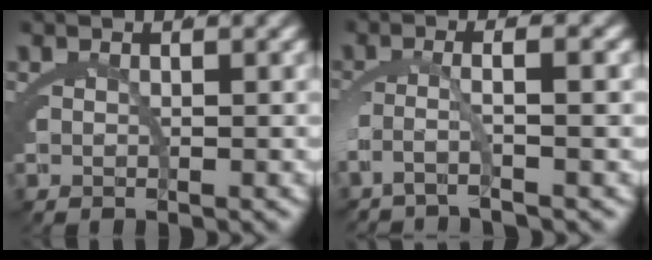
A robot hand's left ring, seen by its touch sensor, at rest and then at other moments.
{"total": 3.2, "force": [-1.4, 0.0, 2.8], "torque": [-0.059, -0.006, -0.021]}